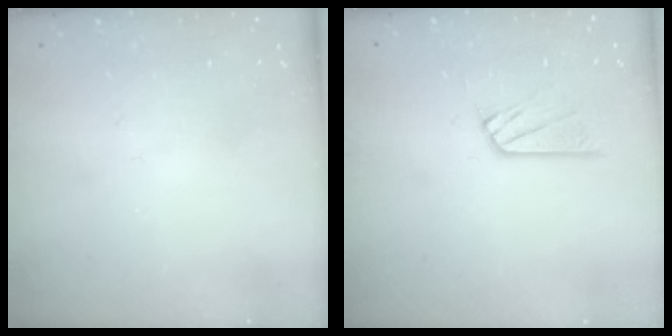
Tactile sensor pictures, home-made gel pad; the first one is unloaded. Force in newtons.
{"total": 8.5, "press": 8.4, "slide": 0.7}